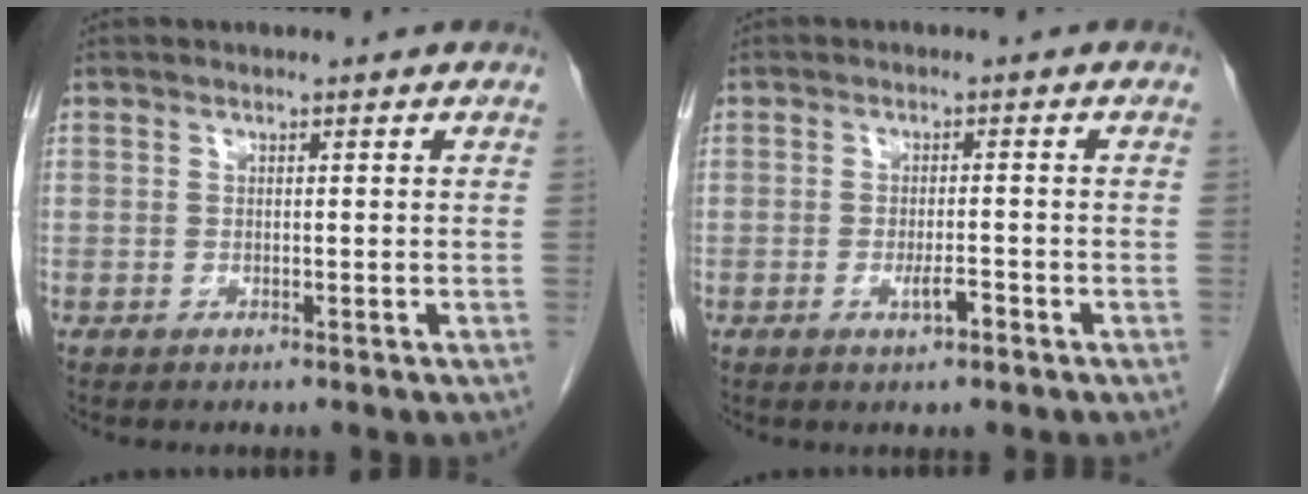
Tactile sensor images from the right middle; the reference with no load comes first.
{"total": 2.3, "force": [-1.2, 0.4, 1.9], "torque": [-0.032, 0.000, -0.019]}